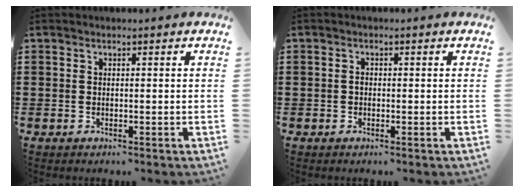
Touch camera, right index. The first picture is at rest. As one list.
[{"total": 0.7, "force": [-0.1, 0.5, 0.5], "torque": [-0.013, 0.000, -0.002]}]